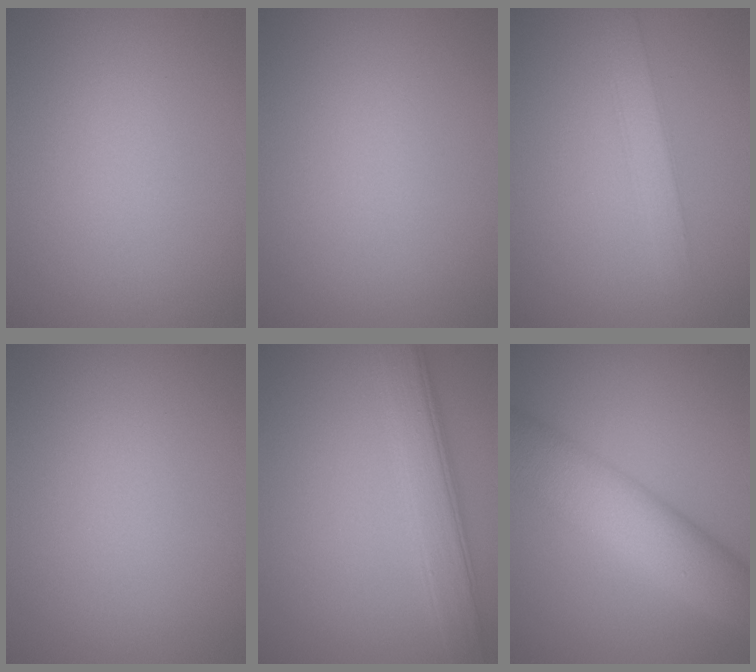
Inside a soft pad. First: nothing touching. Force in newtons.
{"total": 0.0}
{"total": 2.4, "press": 2.4, "slide": 0.1}
{"total": 0.0}
{"total": 5.7, "press": 5.7, "slide": 0.2}
{"total": 8.5, "press": 8.5, "slide": 0.1}